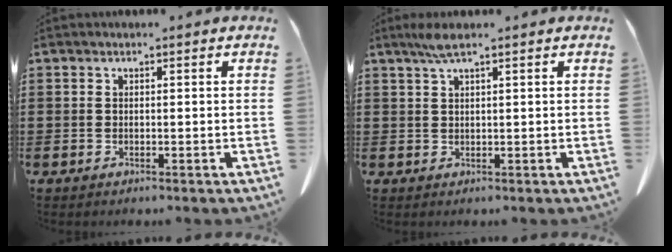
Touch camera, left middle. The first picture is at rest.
{"total": 2.5, "force": [1.7, 0.0, 1.8], "torque": [-0.037, 0.002, 0.031]}